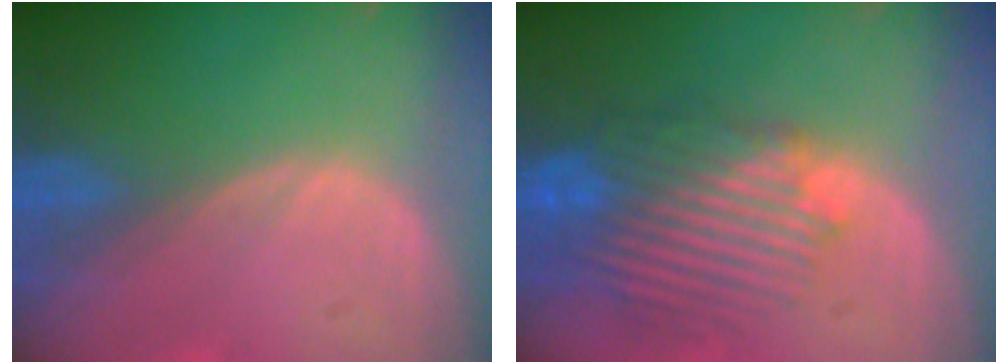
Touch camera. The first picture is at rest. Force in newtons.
{"total": 10.4, "press": 9.3, "slide": 4.6}